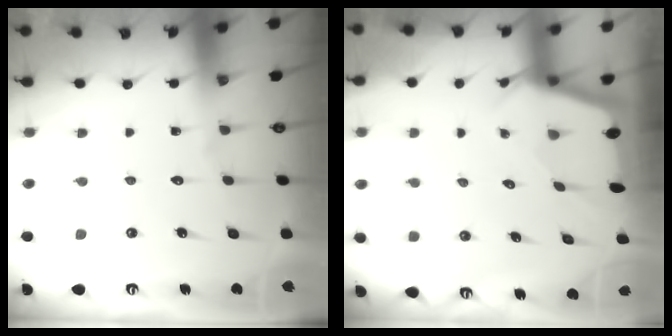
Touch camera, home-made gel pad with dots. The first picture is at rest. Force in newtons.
{"total": 2.1, "press": 2.1, "slide": 0.1}